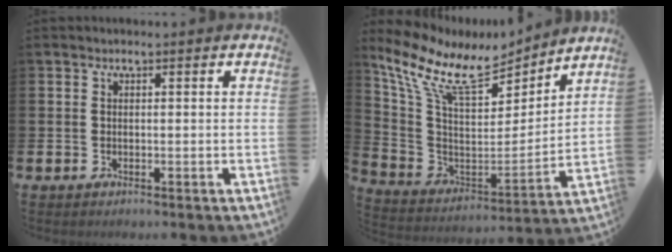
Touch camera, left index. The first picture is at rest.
{"total": 11.8, "force": [9.6, 4.1, 5.5], "torque": [-0.156, -0.059, 0.171]}